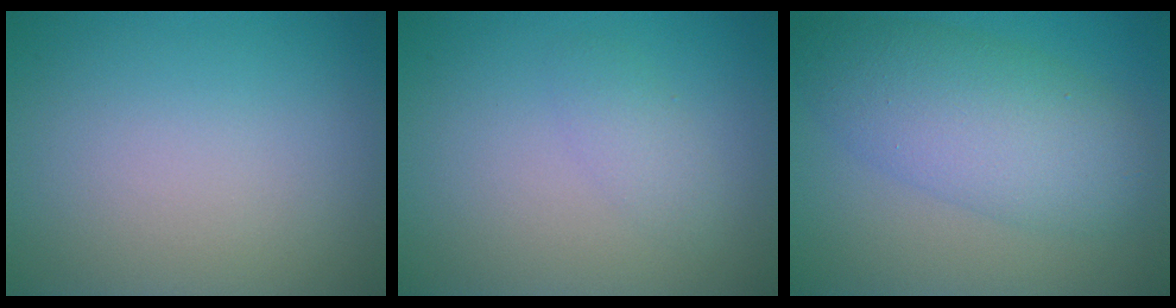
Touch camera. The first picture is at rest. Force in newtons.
{"total": 1.5, "press": 1.5, "slide": 0.1}
{"total": 6.9, "press": 6.9, "slide": 0.3}